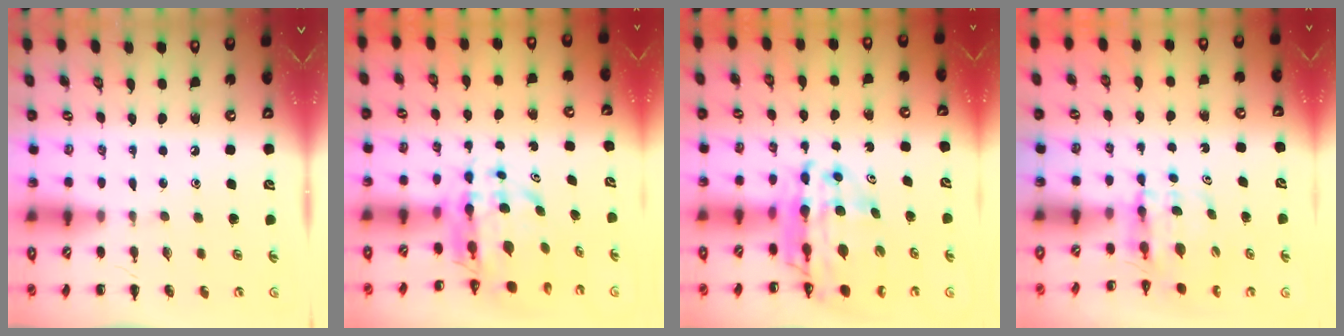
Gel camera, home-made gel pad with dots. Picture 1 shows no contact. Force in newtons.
{"total": 8.1, "press": 7.7, "slide": 2.5}
{"total": 15.1, "press": 14.6, "slide": 4.0}
{"total": 3.9, "press": 3.9, "slide": 0.1}